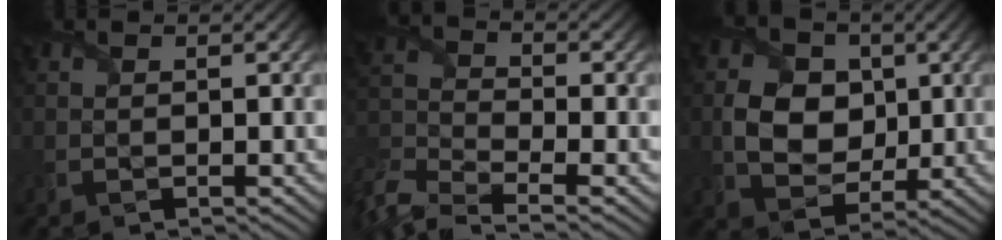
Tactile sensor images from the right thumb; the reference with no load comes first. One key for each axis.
{"total": 7.6, "fx": -5.6, "fy": 2.5, "fz": 4.5, "tx": -0.113, "ty": -0.023, "tz": -0.125}
{"total": 7.2, "fx": 0.5, "fy": 5.8, "fz": 4.2, "tx": -0.090, "ty": 0.000, "tz": 0.001}